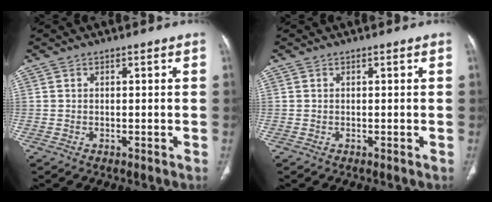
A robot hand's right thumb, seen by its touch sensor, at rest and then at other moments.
{"total": 0.0}